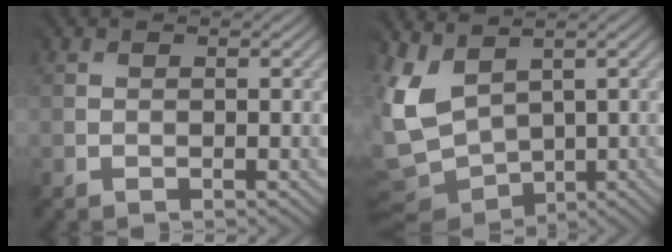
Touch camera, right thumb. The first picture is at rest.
{"total": 7.3, "force": [1.5, 5.0, 5.0], "torque": [-0.171, -0.003, 0.018]}